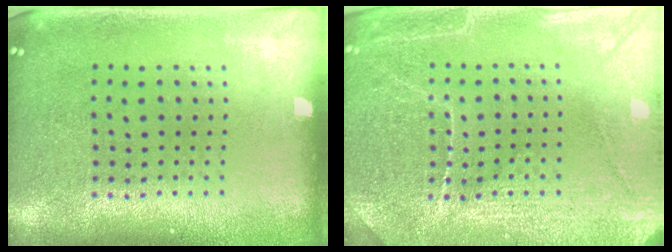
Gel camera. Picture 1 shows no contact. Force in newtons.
{"total": 3.6, "press": 3.5, "slide": 0.7}